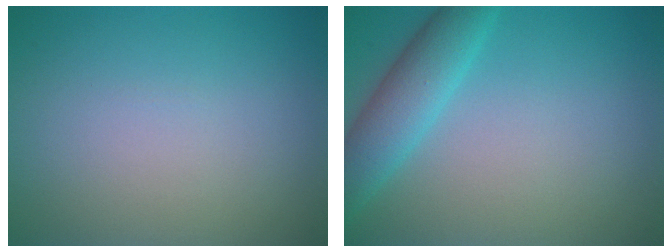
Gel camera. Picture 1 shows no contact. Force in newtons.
{"total": 4.2, "press": 4.2, "slide": 0.1}